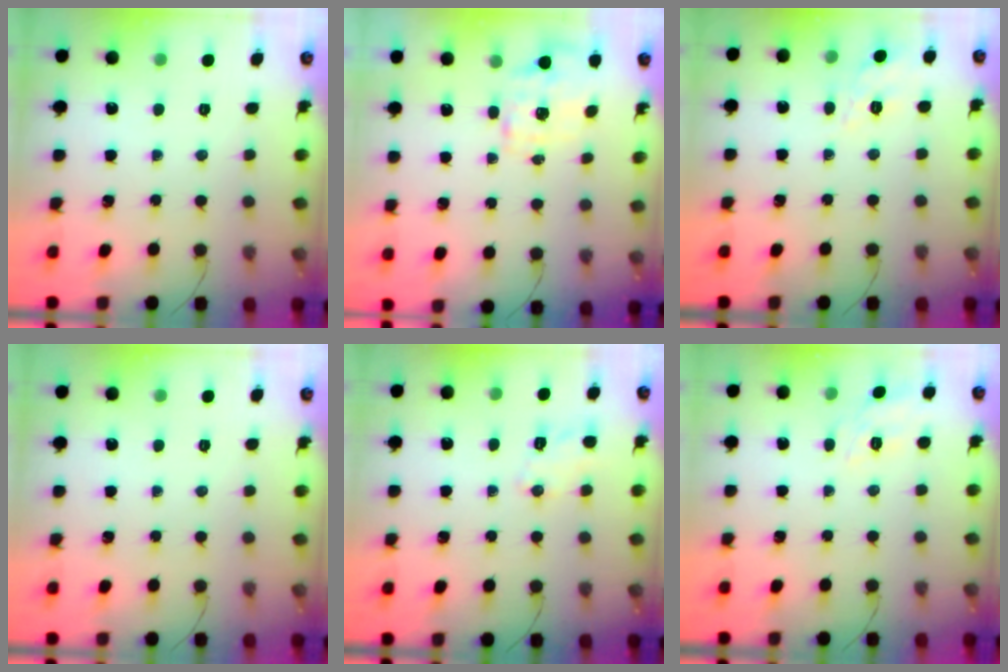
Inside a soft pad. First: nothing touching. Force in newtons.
{"total": 1.7, "press": 1.6, "slide": 0.5}
{"total": 3.6, "press": 3.5, "slide": 1.0}
{"total": 0.0}
{"total": 3.2, "press": 2.8, "slide": 1.5}
{"total": 11.4, "press": 11.3, "slide": 1.3}